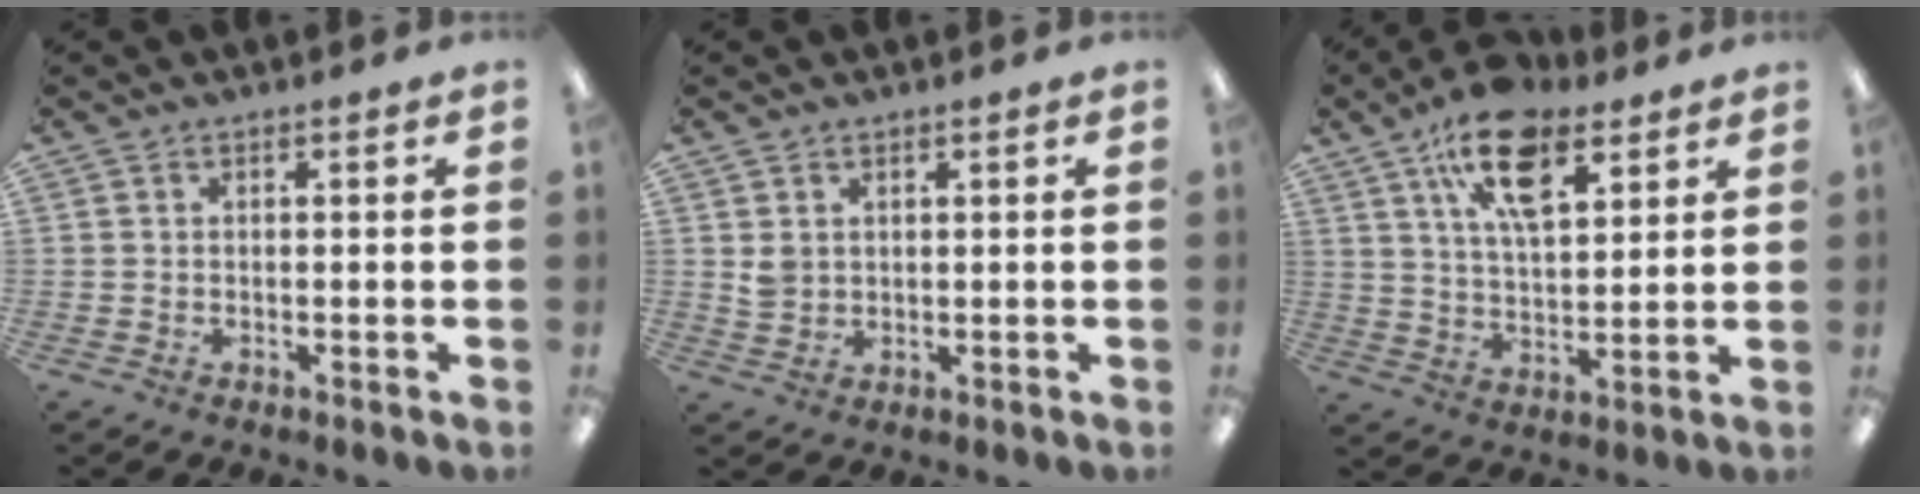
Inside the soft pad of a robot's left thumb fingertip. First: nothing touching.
{"total": 2.7, "force": [1.3, 2.1, 1.0], "torque": [-0.023, 0.002, 0.025]}
{"total": 15.8, "force": [9.1, 7.7, 10.4], "torque": [-0.166, -0.026, 0.158]}